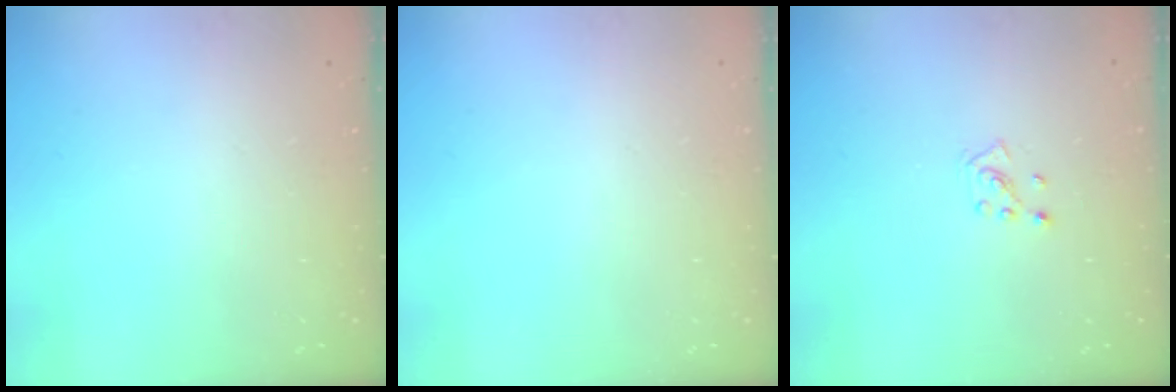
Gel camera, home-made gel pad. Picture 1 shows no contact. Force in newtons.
{"total": 0.0}
{"total": 2.8, "press": 2.8, "slide": 0.2}